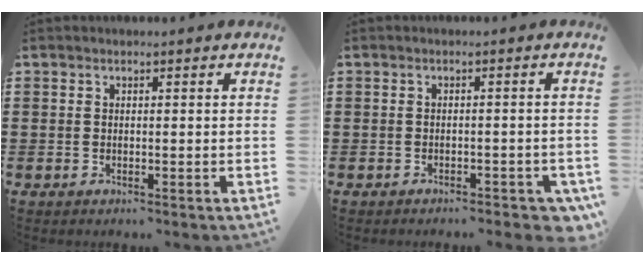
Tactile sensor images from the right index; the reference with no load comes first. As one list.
[{"total": 1.4, "force": [-1.4, 0.4, 0.2], "torque": [-0.009, 0.000, -0.029]}]